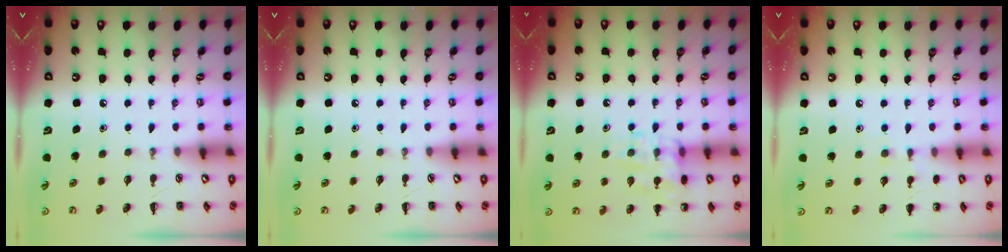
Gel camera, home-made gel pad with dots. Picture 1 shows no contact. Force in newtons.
{"total": 0.0}
{"total": 13.3, "press": 13.2, "slide": 0.8}
{"total": 5.1, "press": 4.9, "slide": 1.7}